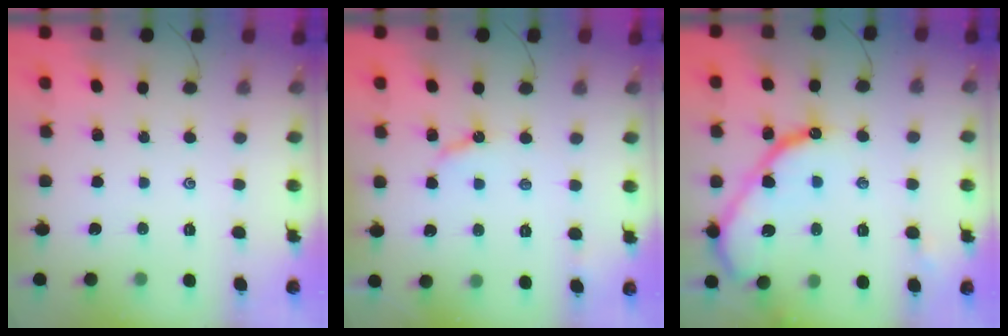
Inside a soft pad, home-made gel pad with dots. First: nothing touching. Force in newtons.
{"total": 5.0, "press": 4.9, "slide": 0.4}
{"total": 14.0, "press": 14.0, "slide": 0.9}